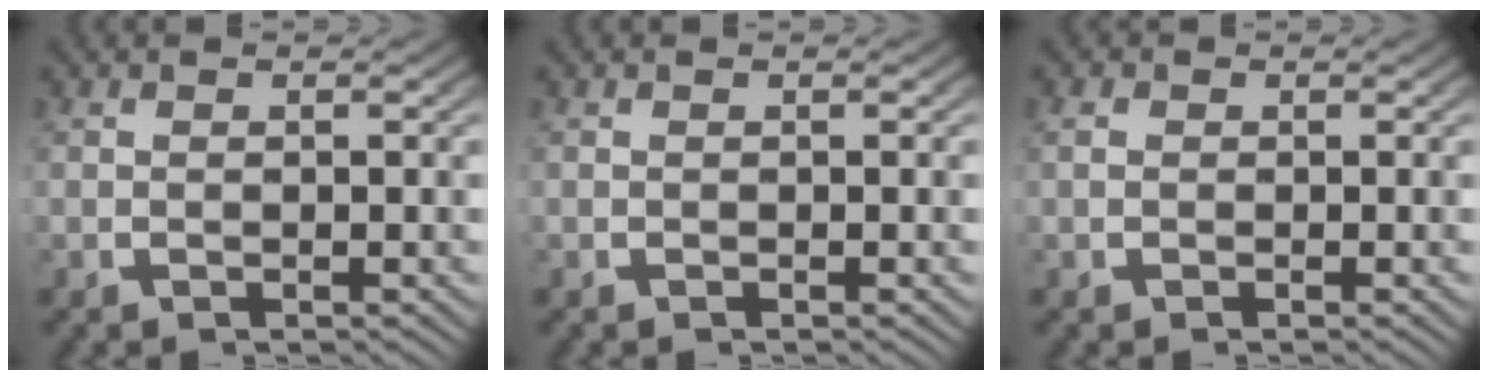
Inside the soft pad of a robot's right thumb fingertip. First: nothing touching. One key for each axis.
{"total": 0.0}
{"total": 0.9, "fx": 0.1, "fy": 0.8, "fz": 0.4, "tx": -0.003, "ty": -0.005, "tz": 0.002}